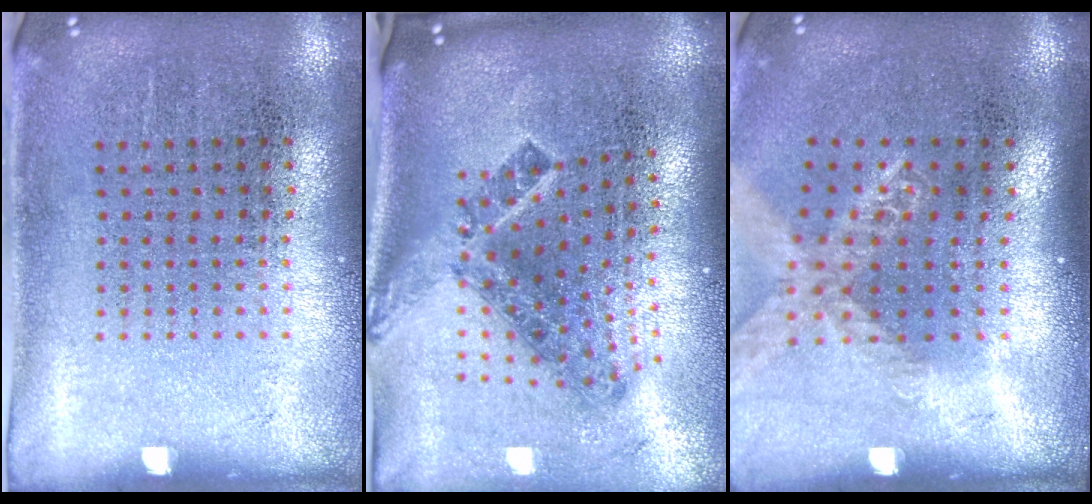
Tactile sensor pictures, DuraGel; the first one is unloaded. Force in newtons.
{"total": 2.1, "press": 1.3, "slide": 1.6}
{"total": 1.6, "press": 1.4, "slide": 0.8}